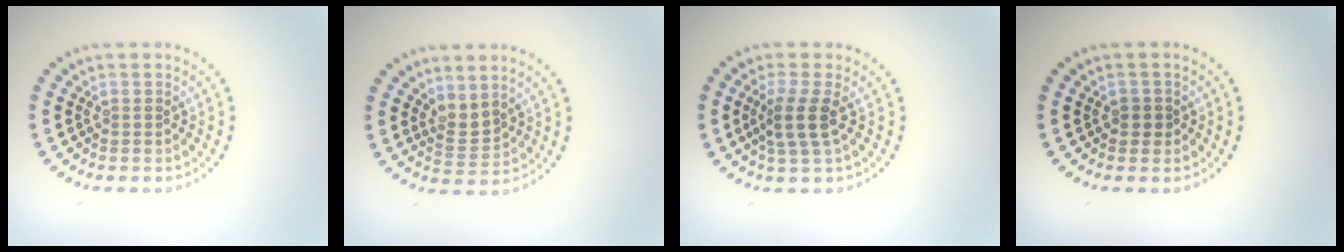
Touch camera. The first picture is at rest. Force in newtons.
{"total": 2.0, "press": 1.4, "slide": 1.4}
{"total": 2.6, "press": 2.1, "slide": 1.6}
{"total": 1.2, "press": 1.0, "slide": 0.6}